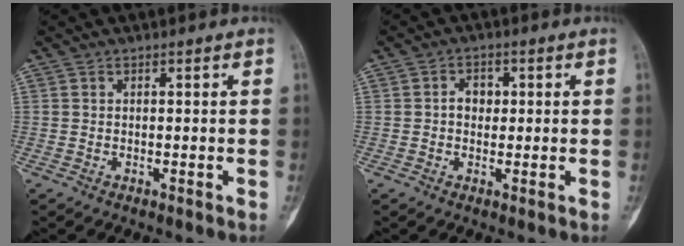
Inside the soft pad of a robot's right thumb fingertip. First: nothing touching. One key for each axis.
{"total": 3.1, "fx": 0.2, "fy": 2.5, "fz": 1.8, "tx": -0.013, "ty": 0.007, "tz": 0.000}